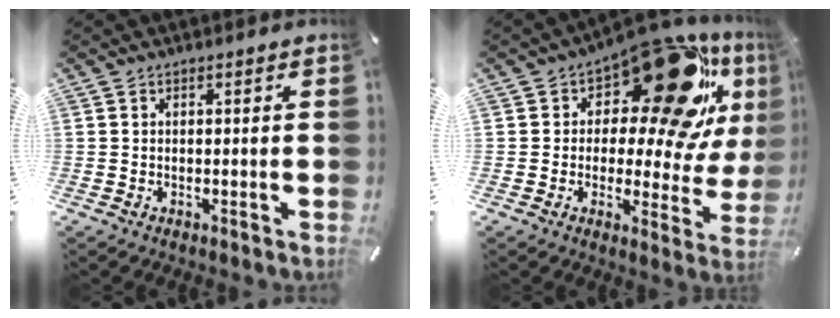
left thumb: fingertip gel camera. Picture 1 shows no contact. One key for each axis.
{"total": 20.9, "fx": 12.8, "fy": 8.3, "fz": 14.3, "tx": -0.190, "ty": -0.105, "tz": 0.207}